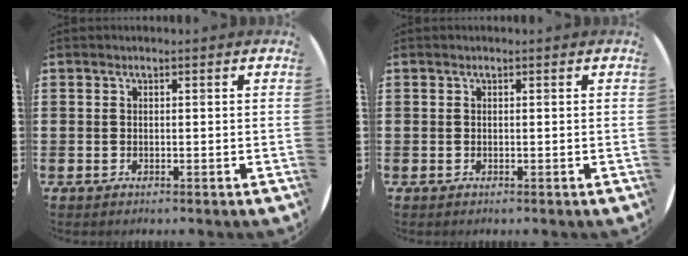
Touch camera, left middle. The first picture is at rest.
{"total": 0.0}